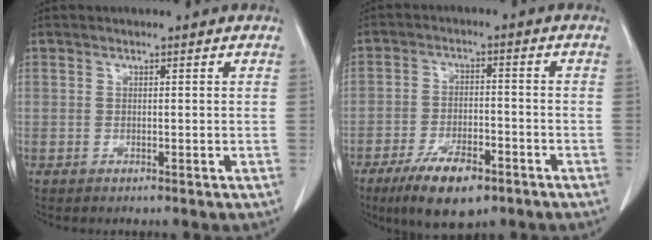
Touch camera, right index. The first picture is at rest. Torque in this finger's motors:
{"motor_torque": [1.15, -0.97, 0.16, 0.06]}